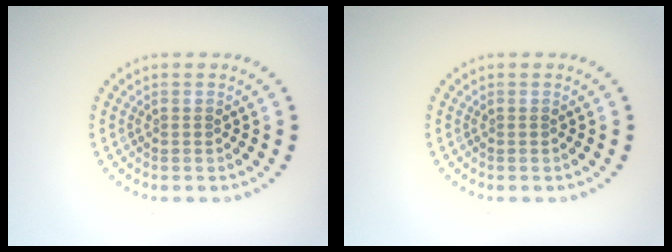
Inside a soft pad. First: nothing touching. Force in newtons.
{"total": 0.0}